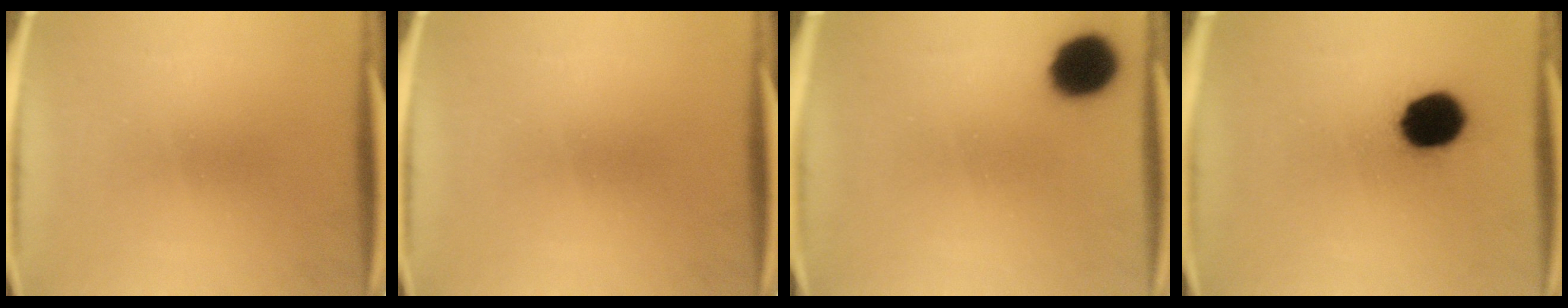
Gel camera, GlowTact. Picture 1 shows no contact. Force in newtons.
{"total": 0.0}
{"total": 12.1}
{"total": 13.6}